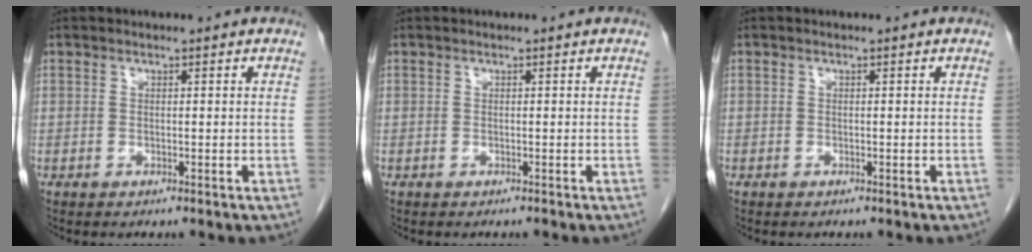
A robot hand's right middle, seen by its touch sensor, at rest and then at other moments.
{"total": 0.0}
{"total": 0.0}